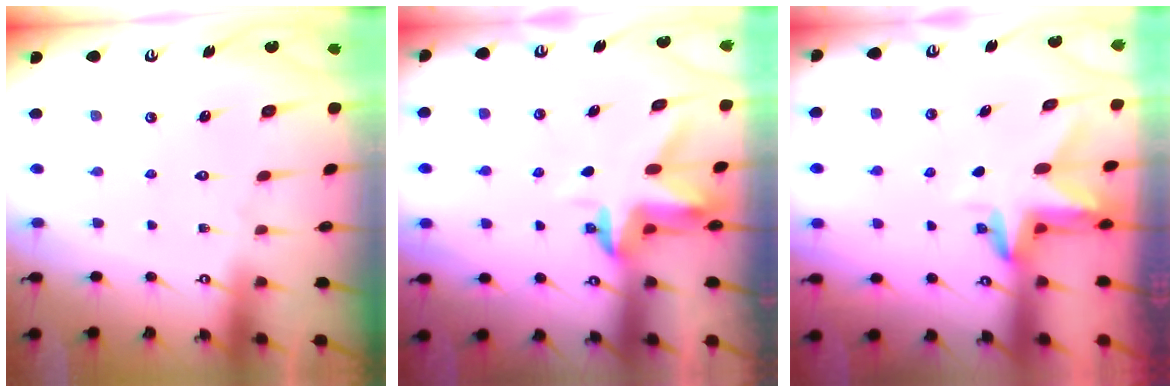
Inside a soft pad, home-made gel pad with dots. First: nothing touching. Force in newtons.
{"total": 3.2, "press": 3.2, "slide": 0.3}
{"total": 2.9, "press": 2.9, "slide": 0.2}